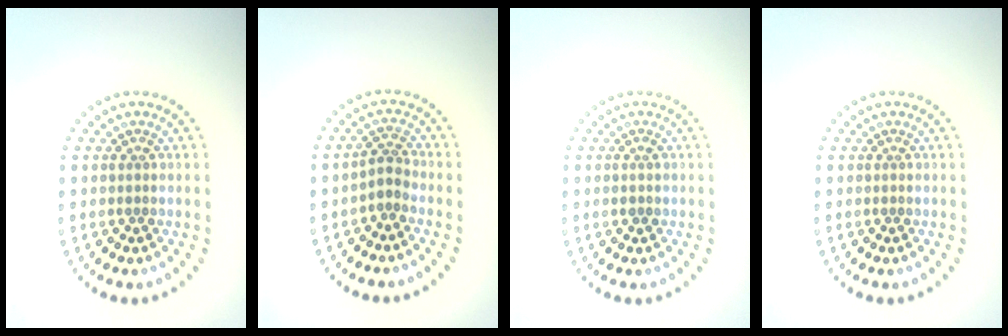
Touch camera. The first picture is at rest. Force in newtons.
{"total": 1.9, "press": 1.4, "slide": 1.4}
{"total": 0.7, "press": 0.7, "slide": 0.2}
{"total": 0.0}